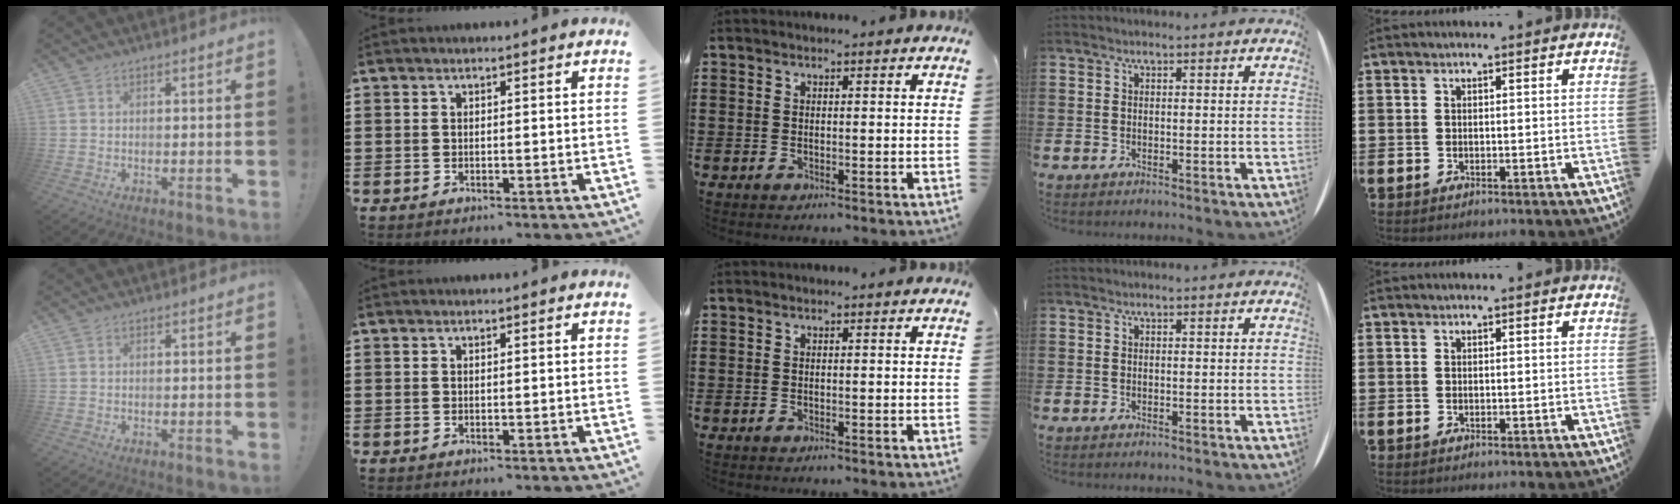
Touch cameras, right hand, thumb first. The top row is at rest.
{}